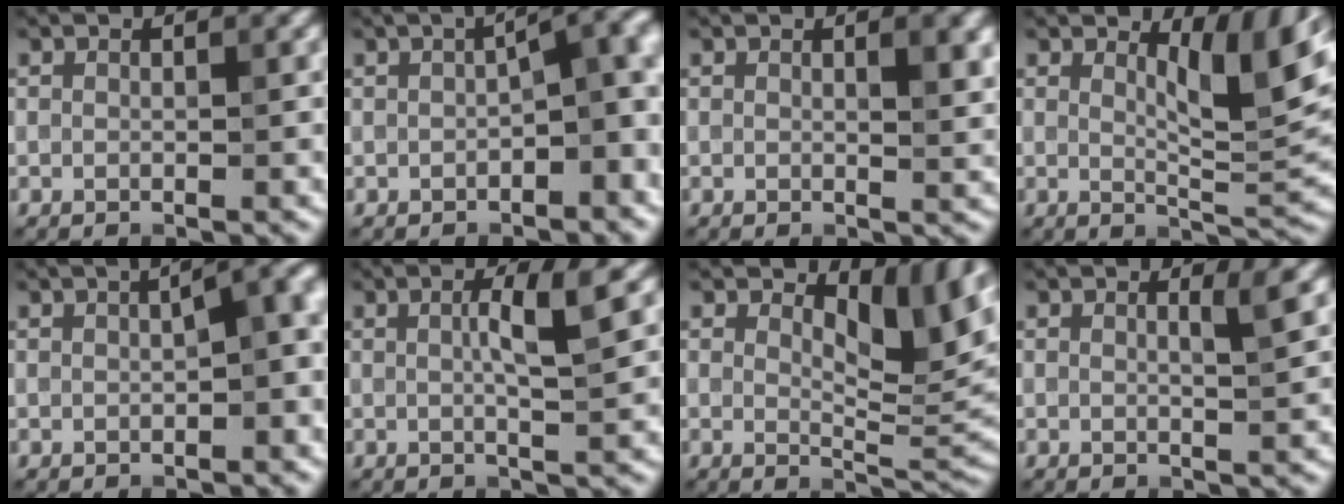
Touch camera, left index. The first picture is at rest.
{"total": 4.9, "force": [-0.7, 1.8, 4.5], "torque": [-0.044, 0.013, -0.016]}
{"total": 2.5, "force": [0.8, 0.7, 2.2], "torque": [-0.025, -0.002, 0.012]}
{"total": 5.1, "force": [2.5, 1.3, 4.2], "torque": [-0.064, -0.009, 0.038]}
{"total": 4.3, "force": [0.3, 1.3, 4.1], "torque": [-0.048, 0.013, 0.007]}
{"total": 3.4, "force": [0.7, 0.6, 3.3], "torque": [-0.051, 0.002, 0.006]}
{"total": 6.1, "force": [3.0, 2.6, 4.6], "torque": [-0.062, -0.011, 0.041]}
{"total": 1.6, "force": [0.6, 0.4, 1.4], "torque": [-0.014, -0.002, 0.004]}